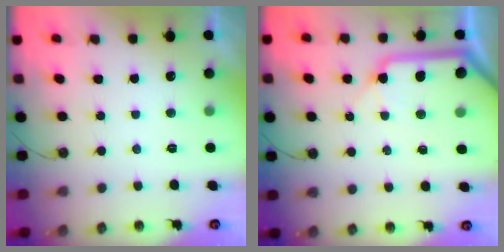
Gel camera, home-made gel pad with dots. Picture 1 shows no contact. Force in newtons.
{"total": 12.1, "press": 12.0, "slide": 1.7}